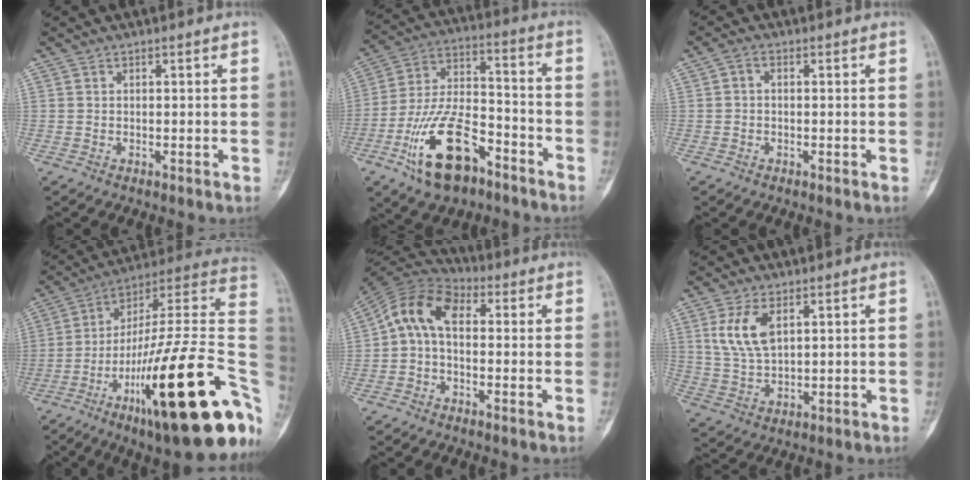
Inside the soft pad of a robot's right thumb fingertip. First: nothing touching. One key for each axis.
{"total": 17.7, "fx": -9.5, "fy": 8.5, "fz": 12.3, "tx": -0.221, "ty": 0.070, "tz": -0.167}
{"total": 1.6, "fx": 0.0, "fy": 1.0, "fz": 1.2, "tx": -0.017, "ty": 0.005, "tz": -0.005}
{"total": 33.5, "fx": -11.4, "fy": 7.7, "fz": 30.6, "tx": -0.384, "ty": 0.066, "tz": -0.180}
{"total": 9.7, "fx": 0.4, "fy": 6.1, "fz": 7.6, "tx": -0.133, "ty": 0.030, "tz": -0.011}
{"total": 7.8, "fx": 3.0, "fy": 3.9, "fz": 6.0, "tx": -0.115, "ty": -0.007, "tz": 0.067}